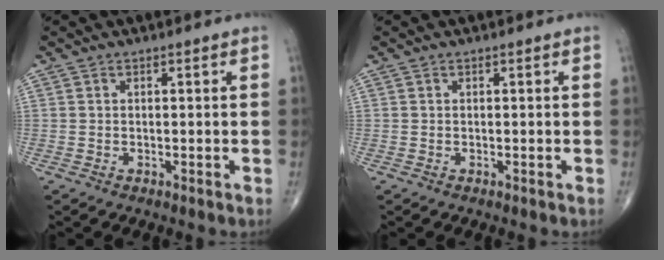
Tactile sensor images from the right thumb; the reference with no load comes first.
{"total": 0.0}